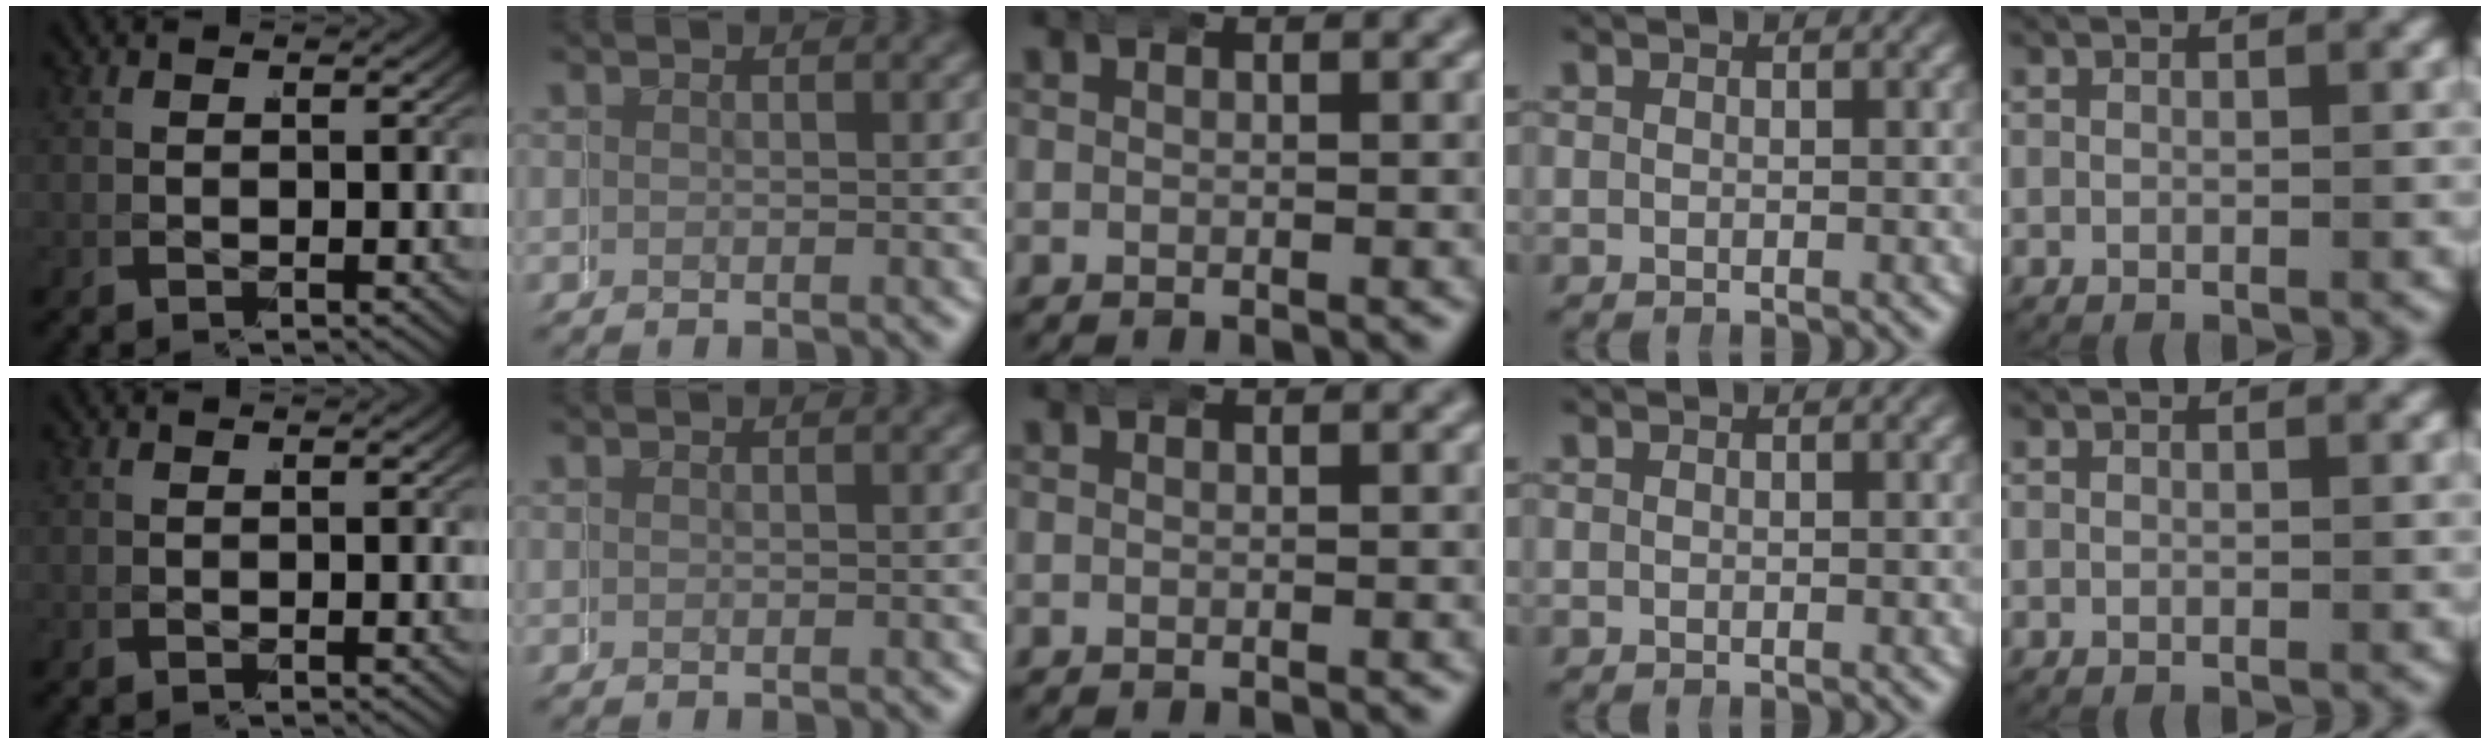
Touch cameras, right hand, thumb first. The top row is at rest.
{}